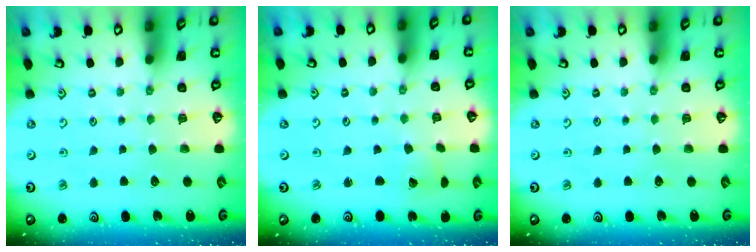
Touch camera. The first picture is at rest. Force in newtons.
{"total": 2.0, "press": 2.0, "slide": 0.3}
{"total": 0.0}